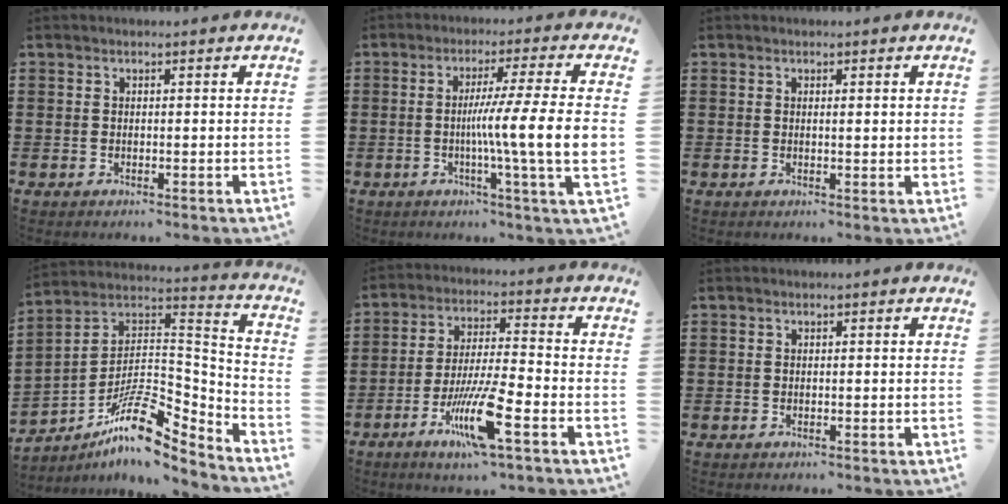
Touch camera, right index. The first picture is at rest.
{"total": 10.8, "force": [-1.0, -1.2, 10.7], "torque": [-0.196, -0.016, -0.026]}
{"total": 0.8, "force": [0.2, 0.0, 0.7], "torque": [-0.014, 0.001, 0.004]}
{"total": 12.5, "force": [-8.0, 4.8, 8.4], "torque": [-0.150, 0.015, -0.150]}
{"total": 10.5, "force": [-5.2, 1.6, 8.9], "torque": [-0.188, -0.006, -0.100]}
{"total": 0.0}